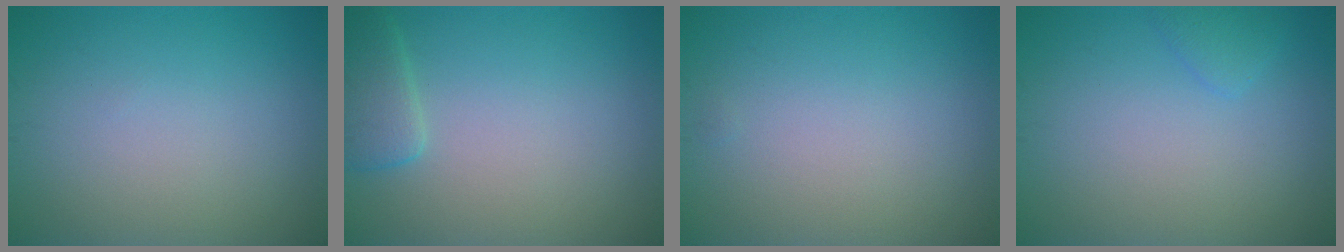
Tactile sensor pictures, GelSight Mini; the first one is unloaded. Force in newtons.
{"total": 2.4, "press": 2.4, "slide": 0.2}
{"total": 0.0}
{"total": 1.1, "press": 1.1, "slide": 0.0}